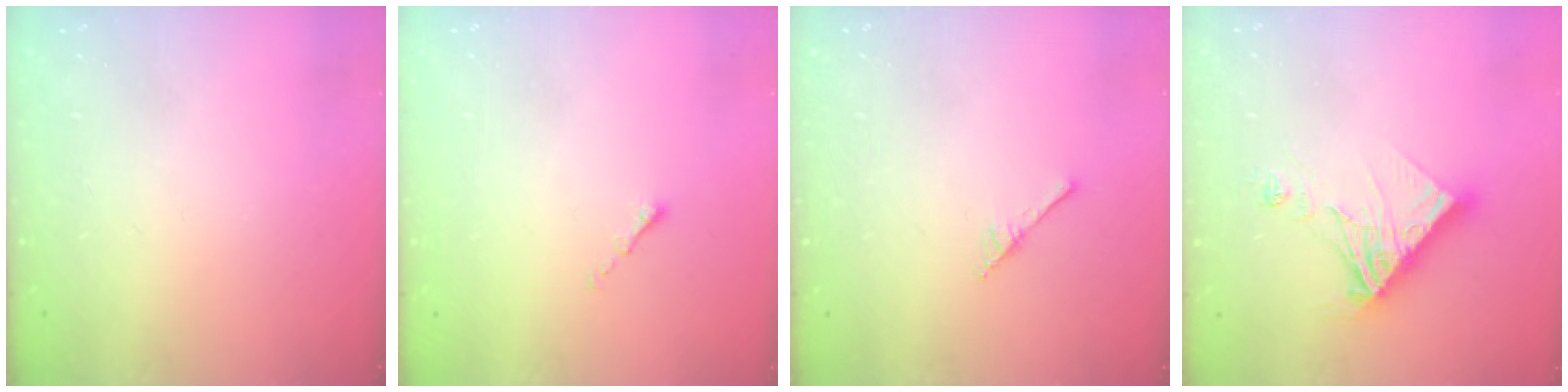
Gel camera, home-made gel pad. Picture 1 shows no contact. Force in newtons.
{"total": 0.0}
{"total": 2.9, "press": 2.9, "slide": 0.2}
{"total": 14.1, "press": 14.0, "slide": 1.5}